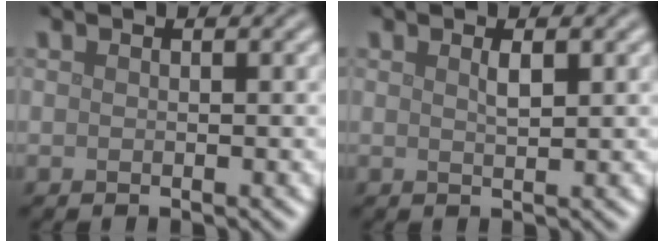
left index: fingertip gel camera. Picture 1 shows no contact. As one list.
[{"total": 1.1, "force": [0.6, 0.2, 1.0], "torque": [-0.019, 0.000, 0.010]}]